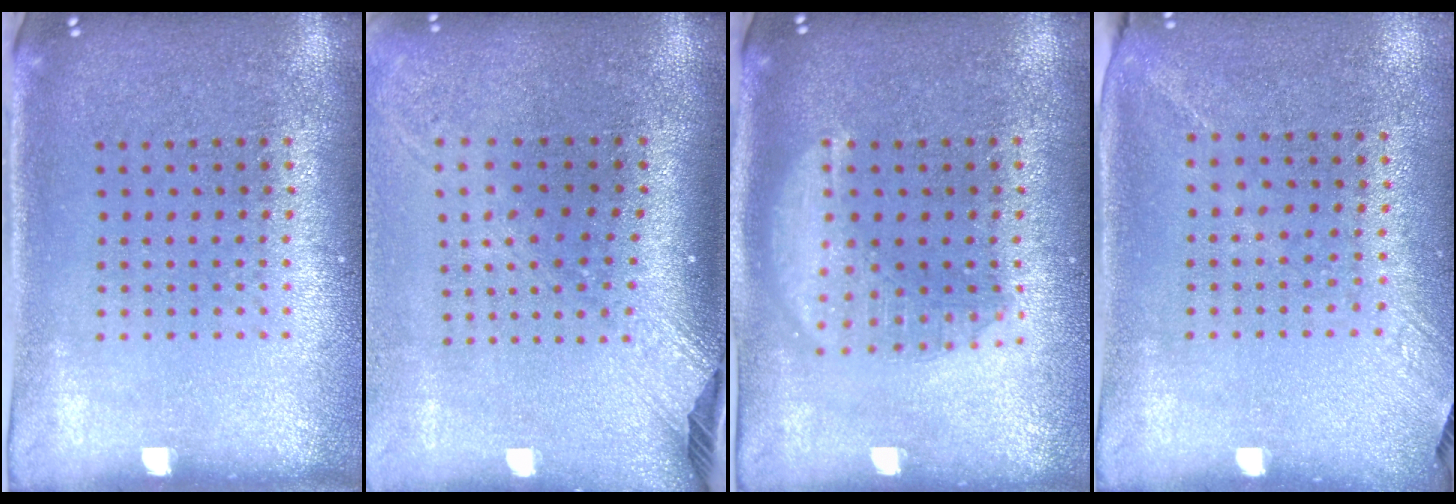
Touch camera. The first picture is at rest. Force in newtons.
{"total": 2.4, "press": 1.7, "slide": 1.6}
{"total": 1.8, "press": 1.8, "slide": 0.2}
{"total": 1.4, "press": 1.0, "slide": 0.9}